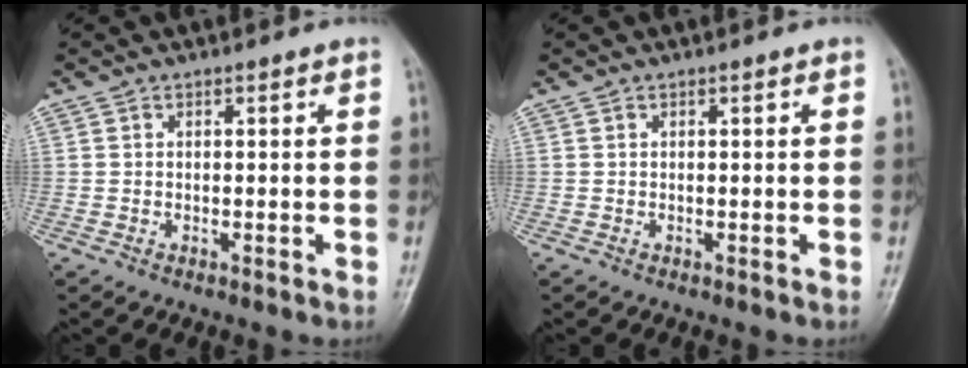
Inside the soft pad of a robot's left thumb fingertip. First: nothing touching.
{"total": 0.0}